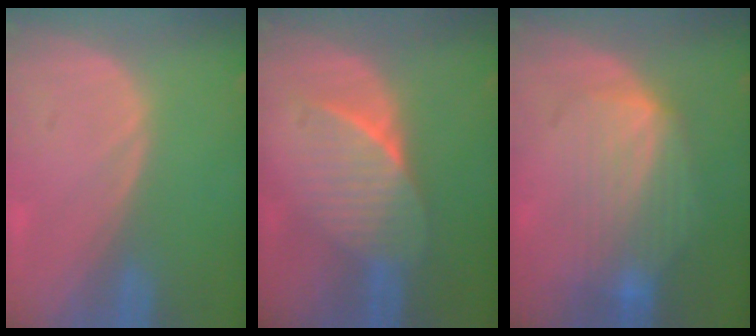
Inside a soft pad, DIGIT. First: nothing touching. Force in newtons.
{"total": 7.5, "press": 6.6, "slide": 3.6}
{"total": 7.5, "press": 7.3, "slide": 1.7}